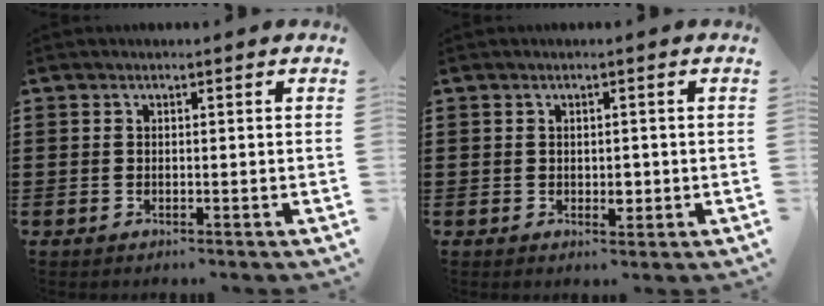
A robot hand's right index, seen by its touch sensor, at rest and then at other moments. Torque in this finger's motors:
{"motor_torque": [0.28, 0.07, 0.04, 0.03]}